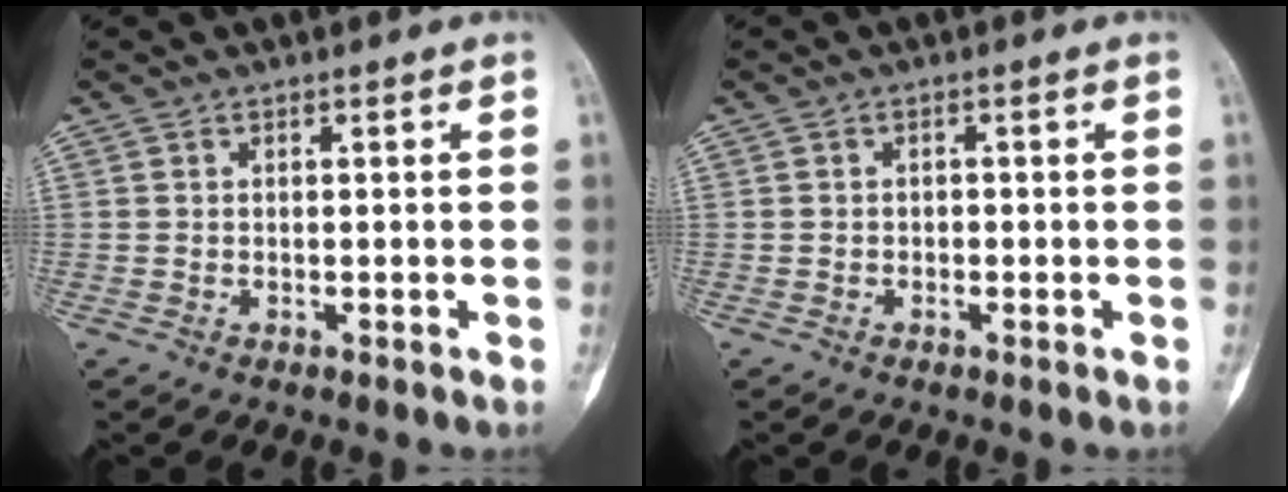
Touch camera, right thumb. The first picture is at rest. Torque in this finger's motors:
{"motor_torque": [-0.60, -0.19, -0.28, 0.11, -0.02]}